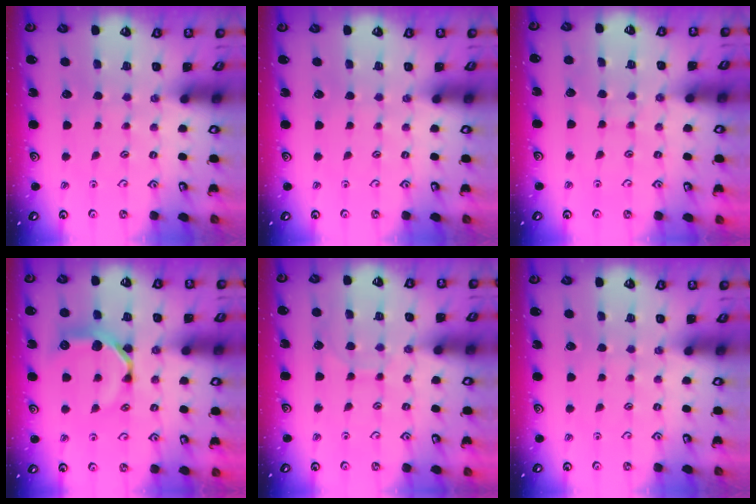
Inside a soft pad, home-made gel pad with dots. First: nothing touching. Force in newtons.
{"total": 0.0}
{"total": 4.4, "press": 4.4, "slide": 0.5}
{"total": 10.8, "press": 10.8, "slide": 0.5}
{"total": 6.8, "press": 6.8, "slide": 0.1}
{"total": 0.0}